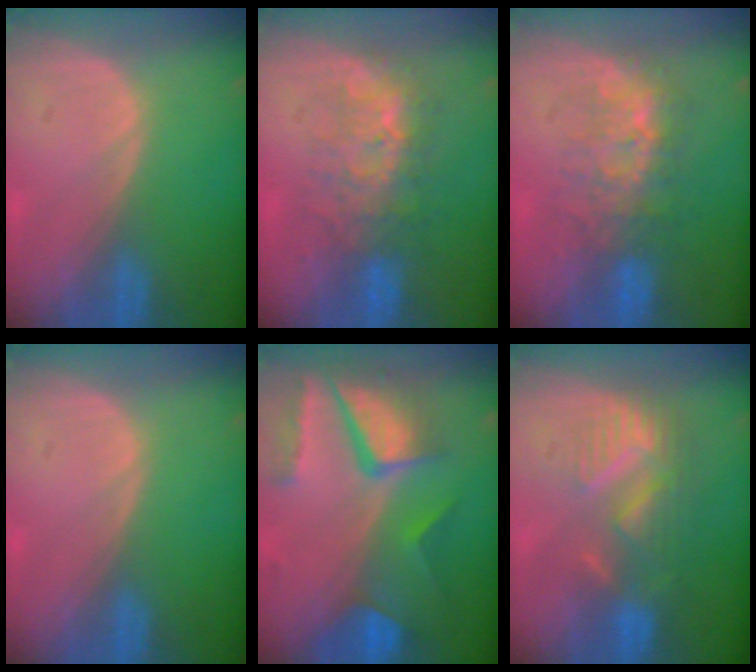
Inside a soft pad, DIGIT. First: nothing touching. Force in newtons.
{"total": 7.6, "press": 7.3, "slide": 2.2}
{"total": 7.7, "press": 7.3, "slide": 2.3}
{"total": 0.0}
{"total": 10.9, "press": 9.0, "slide": 6.1}
{"total": 8.8, "press": 7.8, "slide": 4.1}